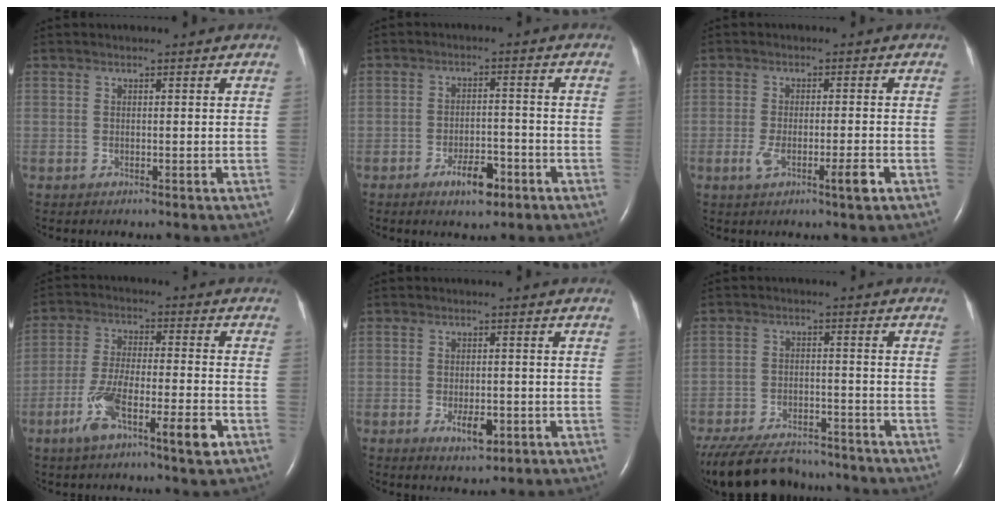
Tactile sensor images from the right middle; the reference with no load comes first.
{"total": 5.2, "force": [-3.1, 2.0, 3.7], "torque": [-0.062, 0.001, -0.046]}
{"total": 4.8, "force": [-2.1, 0.5, 4.3], "torque": [-0.079, -0.006, -0.036]}
{"total": 10.3, "force": [-5.1, 1.4, 8.9], "torque": [-0.169, -0.002, -0.088]}
{"total": 4.1, "force": [-1.7, 1.7, 3.4], "torque": [-0.058, -0.002, -0.018]}
{"total": 17.1, "force": [-14.7, 5.3, 6.8], "torque": [-0.176, -0.026, -0.222]}